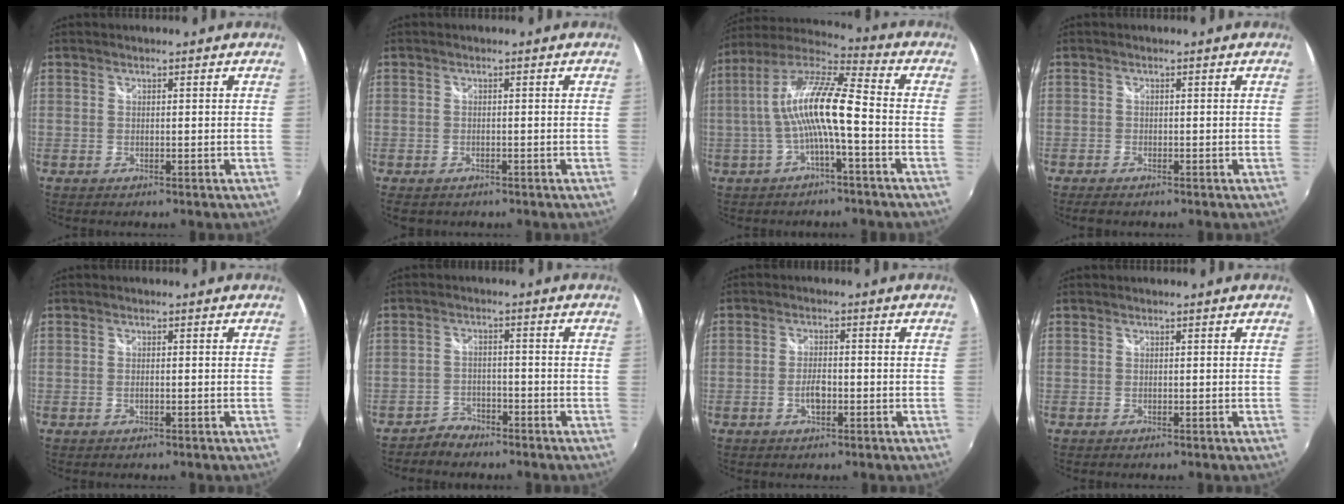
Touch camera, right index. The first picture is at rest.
{"total": 2.2, "force": [-1.2, 1.4, 1.1], "torque": [-0.024, -0.007, -0.018]}
{"total": 11.5, "force": [-2.3, 1.6, 11.2], "torque": [-0.225, 0.015, -0.039]}
{"total": 2.0, "force": [-1.6, 0.6, 0.9], "torque": [-0.022, -0.007, -0.029]}
{"total": 0.7, "force": [-0.2, 0.3, 0.6], "torque": [-0.014, -0.001, -0.004]}
{"total": 3.8, "force": [-3.3, 1.8, 0.3], "torque": [-0.018, 0.008, -0.062]}
{"total": 3.6, "force": [-1.3, 1.7, 2.9], "torque": [-0.058, 0.000, -0.024]}
{"total": 0.0}